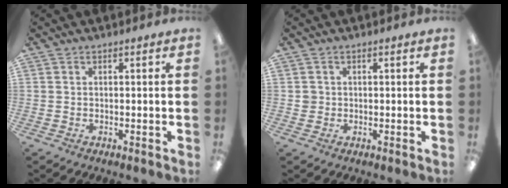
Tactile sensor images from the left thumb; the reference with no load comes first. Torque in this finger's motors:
{"motor_torque": [-0.03, 0.02, 0.01, -0.01, 0.00]}